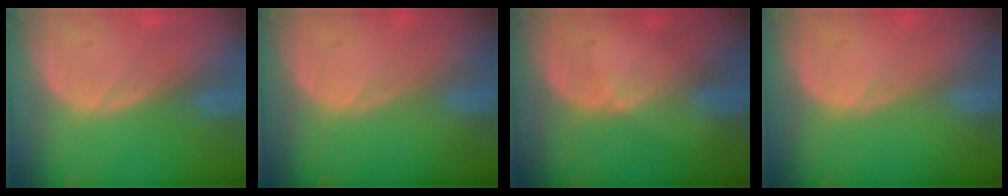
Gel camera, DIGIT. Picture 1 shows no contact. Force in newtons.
{"total": 0.0}
{"total": 1.4, "press": 0.9, "slide": 1.1}
{"total": 0.0}